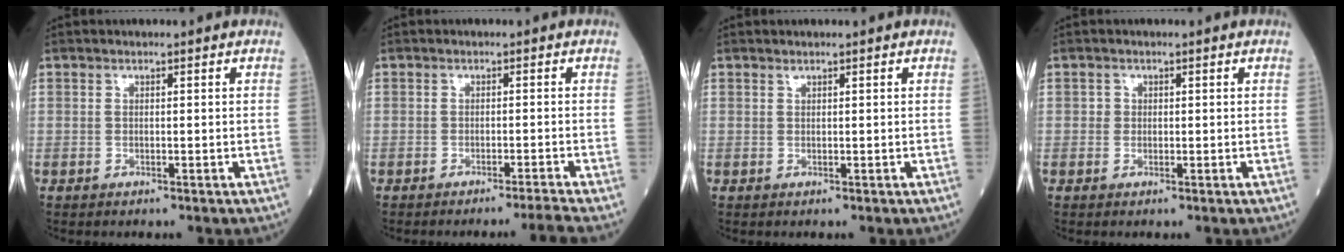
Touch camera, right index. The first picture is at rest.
{"total": 3.9, "force": [-3.2, -2.1, 0.8], "torque": [-0.011, -0.006, -0.047]}
{"total": 0.0}
{"total": 0.9, "force": [0.1, 0.9, 0.1], "torque": [0.002, 0.003, 0.000]}